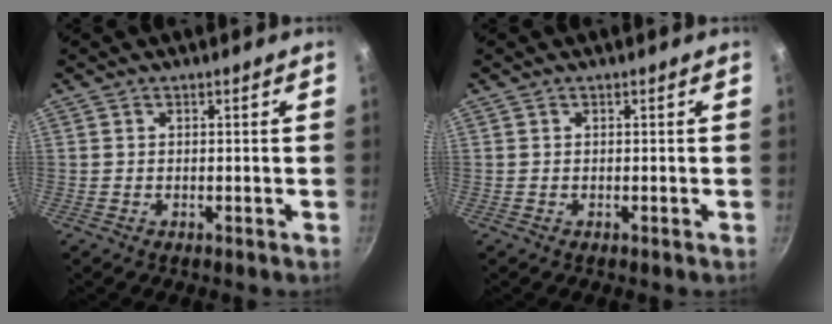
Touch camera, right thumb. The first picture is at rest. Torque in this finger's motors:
{"motor_torque": [0.00, 0.21, 0.40, -0.28, -0.02]}